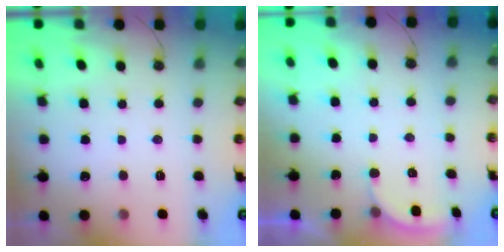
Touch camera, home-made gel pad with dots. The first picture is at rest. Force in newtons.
{"total": 2.6, "press": 2.5, "slide": 0.6}